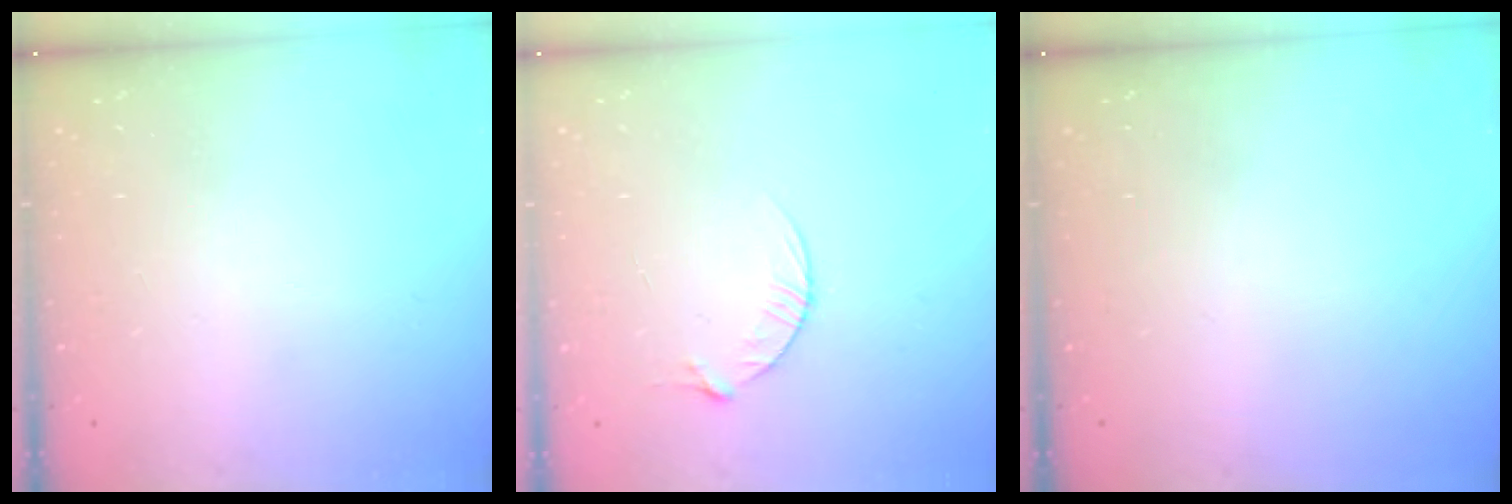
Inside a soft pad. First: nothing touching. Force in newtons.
{"total": 4.5, "press": 4.5, "slide": 0.5}
{"total": 0.0}